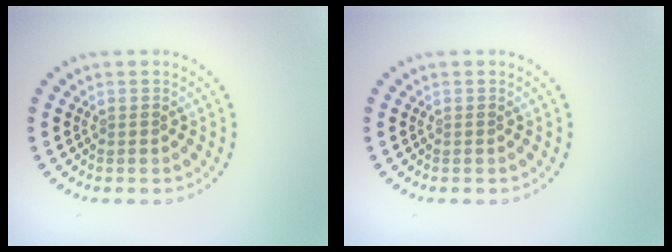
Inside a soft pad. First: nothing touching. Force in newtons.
{"total": 0.0}